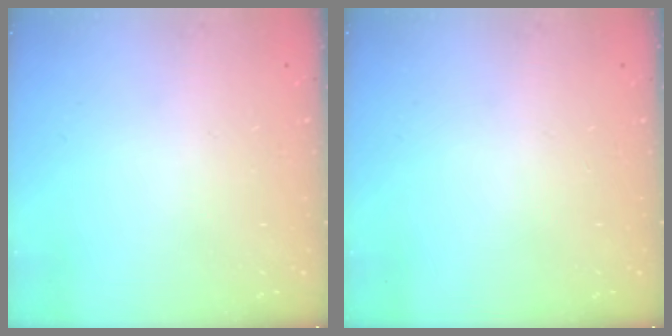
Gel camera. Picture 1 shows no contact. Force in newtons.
{"total": 0.0}